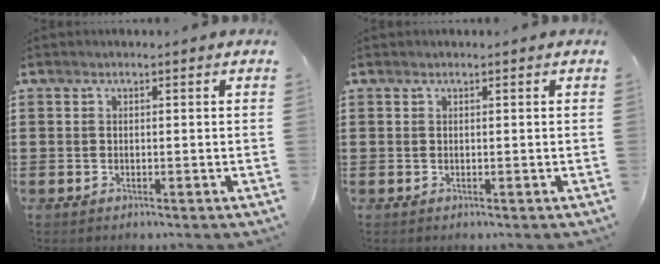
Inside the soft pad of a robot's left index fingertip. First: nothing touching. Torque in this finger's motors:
{"motor_torque": [-0.04, 0.22, -0.04, 0.00]}